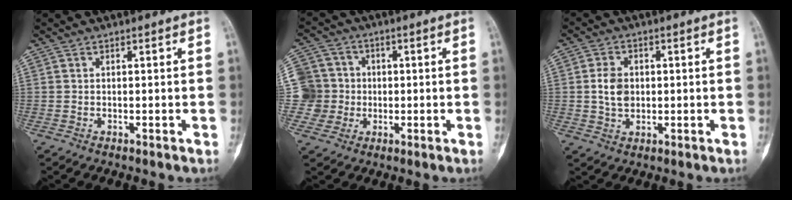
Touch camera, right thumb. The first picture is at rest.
{"total": 9.8, "force": [-0.2, 9.7, 1.0], "torque": [0.008, 0.026, -0.004]}
{"total": 5.3, "force": [0.3, 4.0, 3.5], "torque": [-0.051, 0.001, 0.006]}